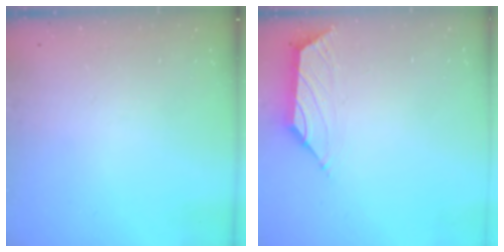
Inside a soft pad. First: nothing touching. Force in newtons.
{"total": 1.7, "press": 1.6, "slide": 0.6}